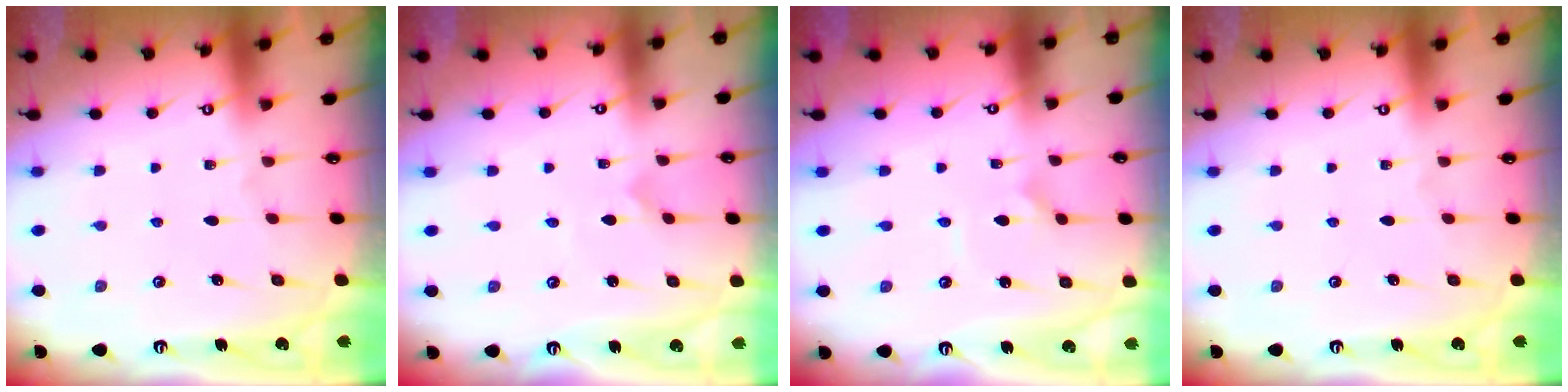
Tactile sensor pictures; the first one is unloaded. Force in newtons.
{"total": 0.0}
{"total": 2.5, "press": 2.4, "slide": 0.4}
{"total": 0.0}